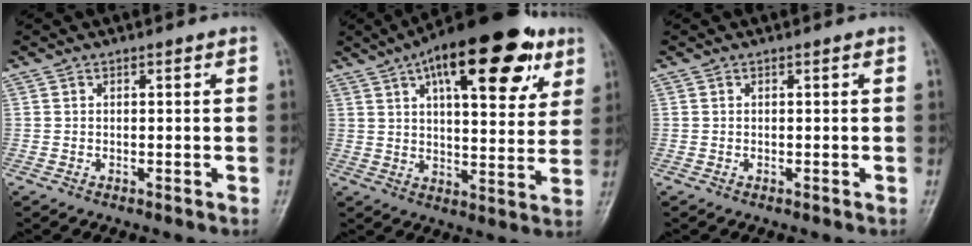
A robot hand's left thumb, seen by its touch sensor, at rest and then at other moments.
{"total": 23.4, "force": [11.5, 9.4, 18.0], "torque": [-0.236, -0.010, 0.168]}
{"total": 0.0}